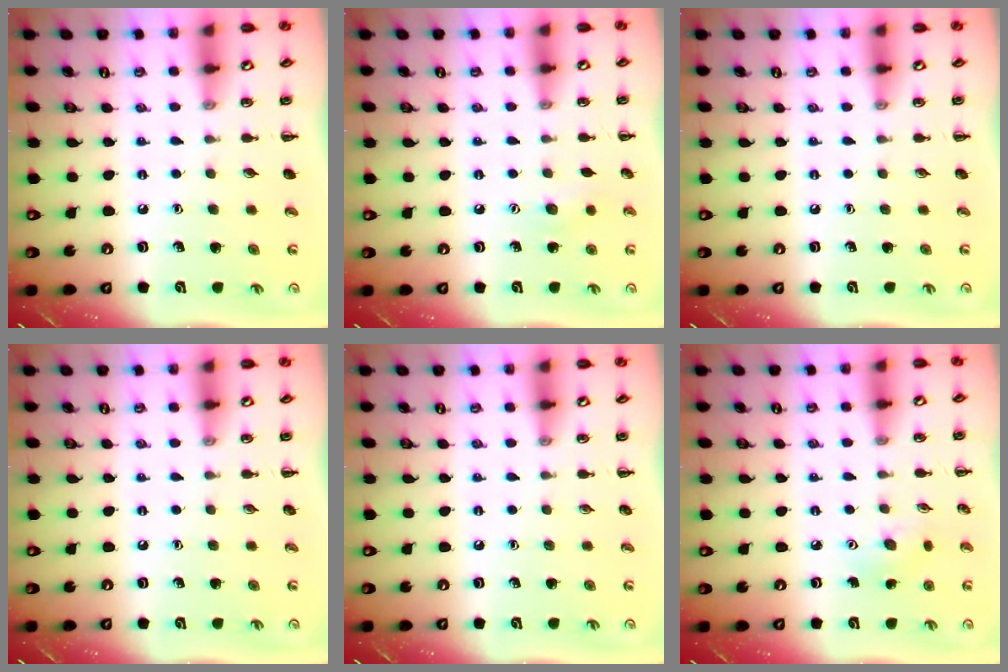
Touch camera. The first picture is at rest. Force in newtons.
{"total": 6.6, "press": 6.5, "slide": 1.4}
{"total": 0.0}
{"total": 0.0}
{"total": 0.0}
{"total": 4.4, "press": 4.2, "slide": 1.2}